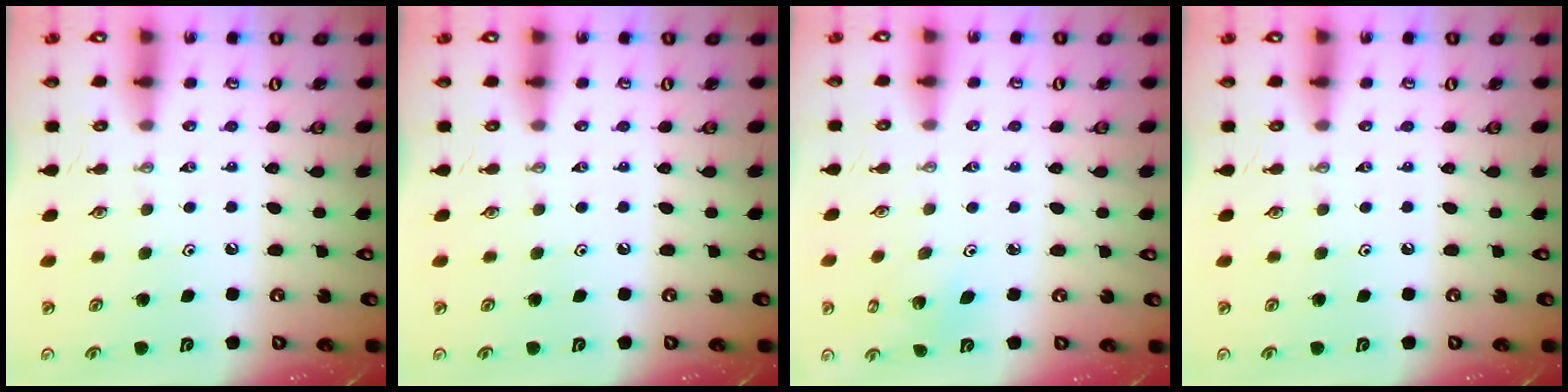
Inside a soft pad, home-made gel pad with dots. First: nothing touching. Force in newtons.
{"total": 0.0}
{"total": 2.2, "press": 2.2, "slide": 0.2}
{"total": 0.0}